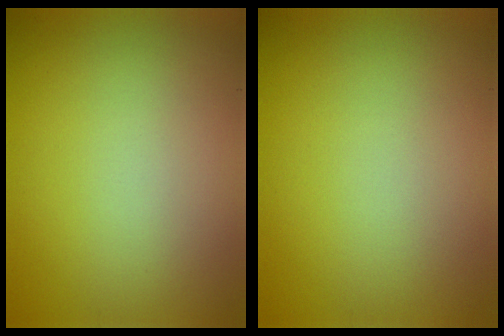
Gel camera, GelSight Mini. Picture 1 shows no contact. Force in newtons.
{"total": 0.0}